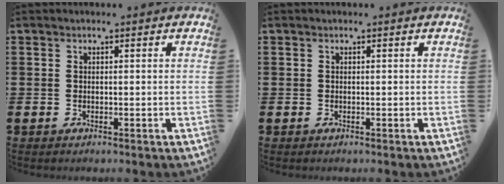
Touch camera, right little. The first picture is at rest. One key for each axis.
{"total": 0.0}